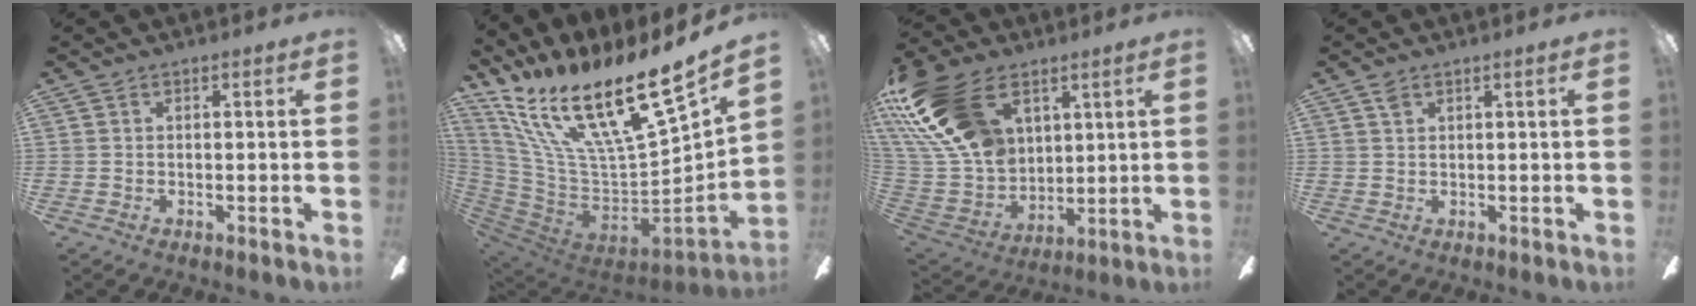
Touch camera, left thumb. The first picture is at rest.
{"total": 25.1, "force": [15.9, 7.1, 18.1], "torque": [-0.320, -0.127, 0.281]}
{"total": 24.8, "force": [11.8, 15.2, 15.6], "torque": [-0.354, -0.044, 0.214]}
{"total": 1.4, "force": [1.0, 0.4, 0.9], "torque": [-0.021, 0.003, 0.017]}